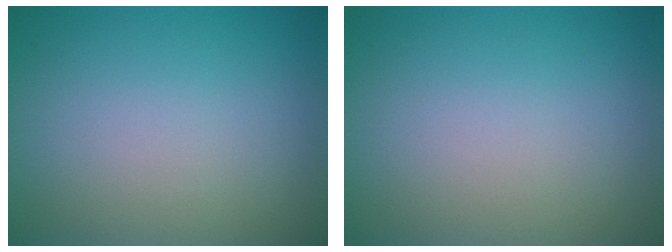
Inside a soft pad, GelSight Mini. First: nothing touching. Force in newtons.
{"total": 0.0}